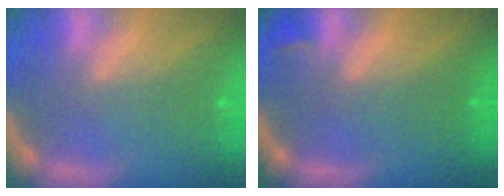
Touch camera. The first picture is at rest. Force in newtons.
{"total": 0.9}